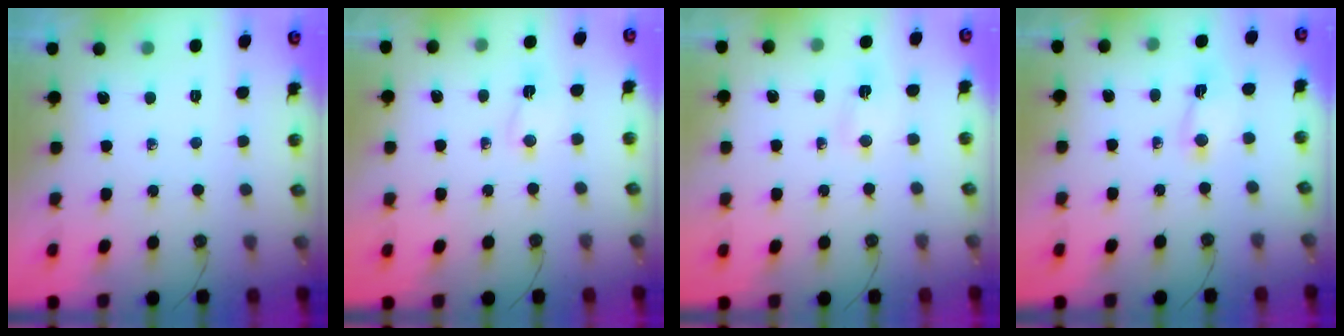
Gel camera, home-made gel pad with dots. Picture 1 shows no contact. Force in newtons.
{"total": 2.4, "press": 2.4, "slide": 0.5}
{"total": 2.4, "press": 2.2, "slide": 1.0}
{"total": 1.8, "press": 1.8, "slide": 0.3}